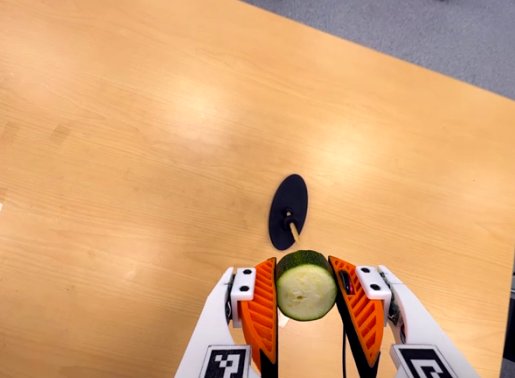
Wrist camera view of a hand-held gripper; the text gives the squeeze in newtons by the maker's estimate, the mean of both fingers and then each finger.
{"total": 9.5, "left": 8.5, "right": 10.6}